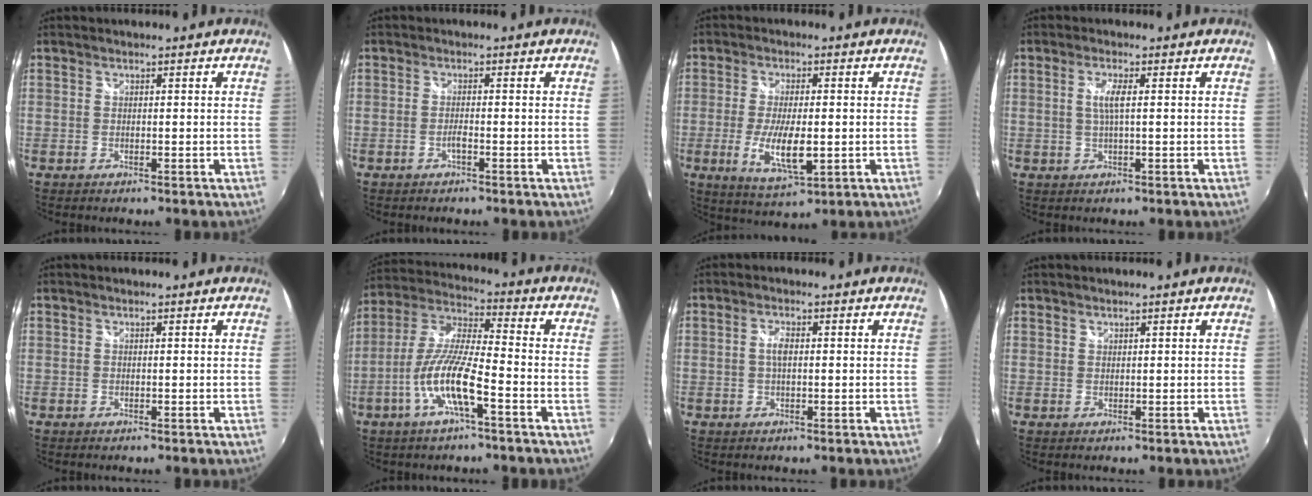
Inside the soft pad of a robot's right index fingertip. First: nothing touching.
{"total": 1.2, "force": [-0.8, 0.0, 0.9], "torque": [-0.020, -0.001, -0.014]}
{"total": 9.2, "force": [-1.9, 3.0, 8.5], "torque": [-0.169, -0.020, -0.030]}
{"total": 2.9, "force": [0.4, 0.1, 2.9], "torque": [-0.056, -0.001, 0.006]}
{"total": 0.0}
{"total": 11.8, "force": [-5.0, 1.8, 10.6], "torque": [-0.222, -0.005, -0.096]}
{"total": 2.2, "force": [0.1, 1.0, 1.9], "torque": [-0.038, 0.003, -0.001]}
{"total": 0.5, "force": [0.5, 0.3, 0.0], "torque": [0.002, 0.001, 0.008]}